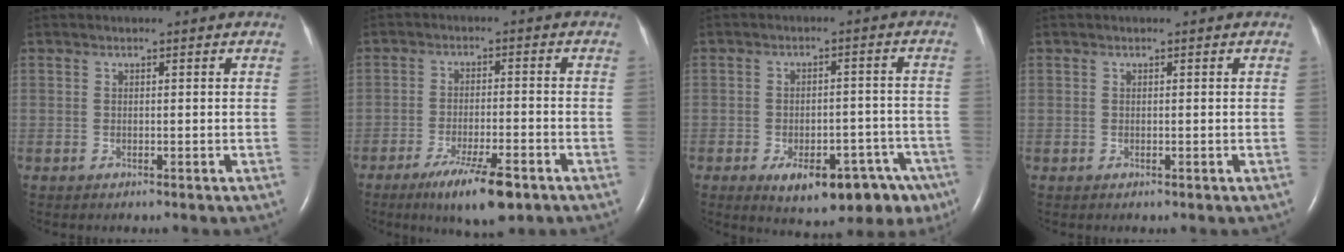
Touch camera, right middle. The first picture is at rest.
{"total": 9.1, "force": [-5.7, 1.4, 6.9], "torque": [-0.121, -0.018, -0.091]}
{"total": 15.4, "force": [-9.2, 7.3, 9.9], "torque": [-0.089, 0.021, -0.115]}
{"total": 0.0}